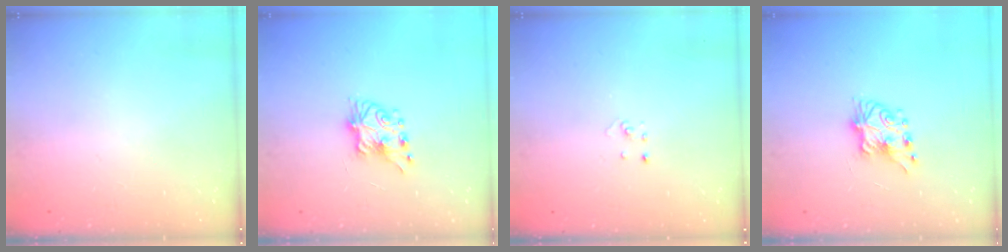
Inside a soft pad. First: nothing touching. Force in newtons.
{"total": 7.1, "press": 7.1, "slide": 0.5}
{"total": 2.1, "press": 2.1, "slide": 0.1}
{"total": 7.1, "press": 7.1, "slide": 0.5}